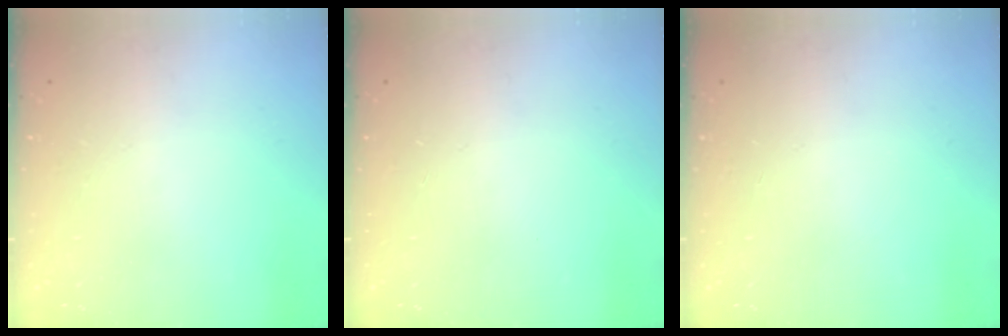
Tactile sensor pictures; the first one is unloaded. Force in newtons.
{"total": 0.0}
{"total": 0.0}